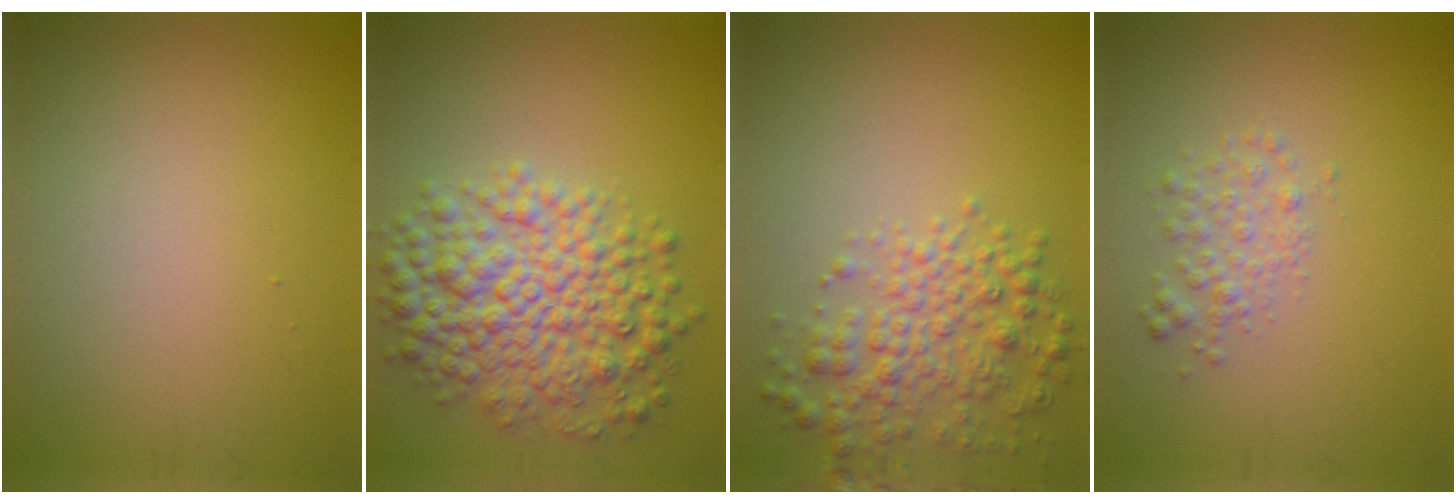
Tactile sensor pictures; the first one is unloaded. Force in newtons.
{"total": 7.7, "press": 7.7, "slide": 0.1}
{"total": 4.2, "press": 4.2, "slide": 0.1}
{"total": 2.0, "press": 2.0, "slide": 0.1}